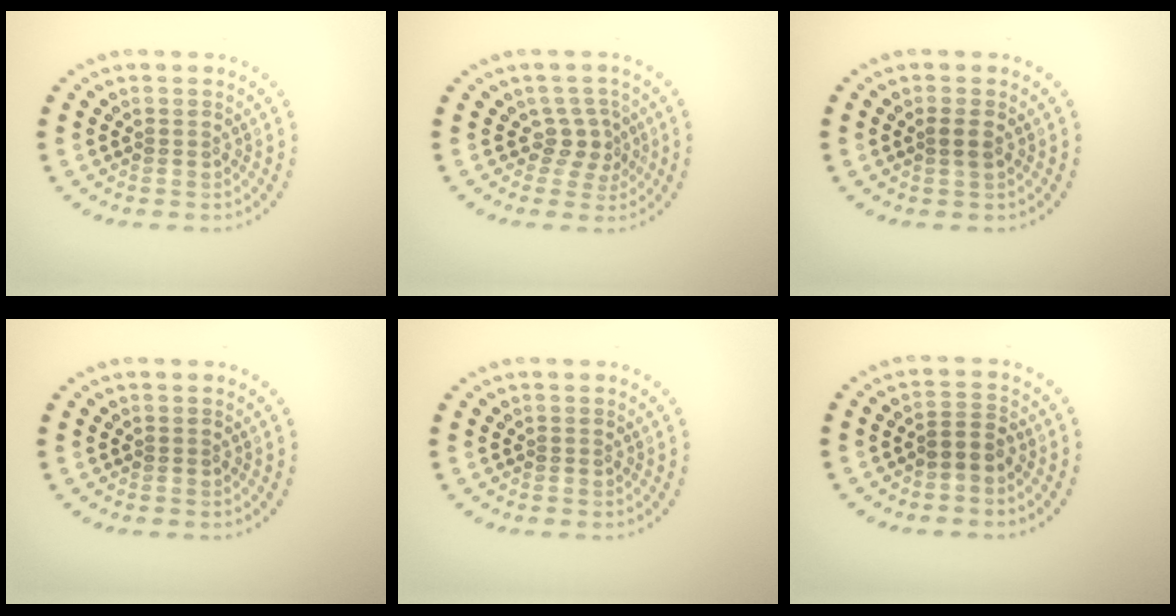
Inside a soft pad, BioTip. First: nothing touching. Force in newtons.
{"total": 2.2, "press": 1.6, "slide": 1.6}
{"total": 1.2, "press": 1.0, "slide": 0.6}
{"total": 0.0}
{"total": 0.0}
{"total": 1.8, "press": 1.4, "slide": 1.1}